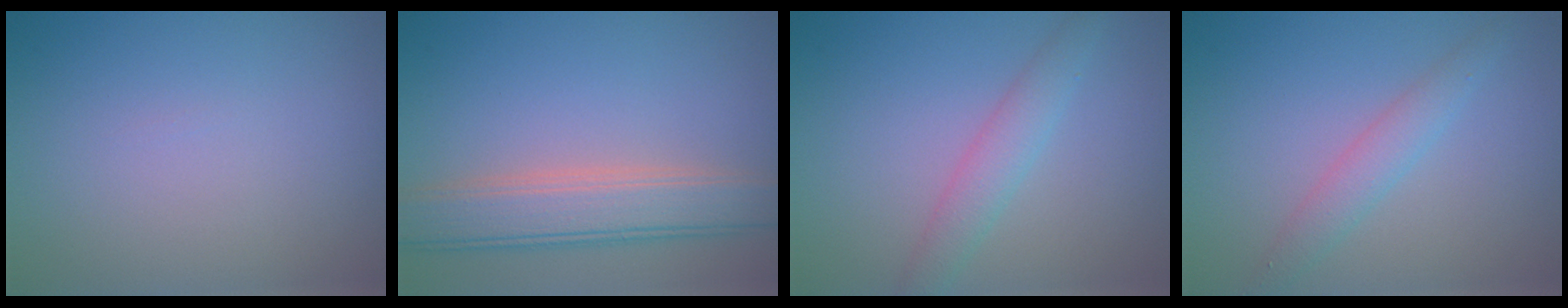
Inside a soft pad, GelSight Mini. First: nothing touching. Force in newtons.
{"total": 5.4, "press": 5.4, "slide": 0.7}
{"total": 2.9, "press": 2.9, "slide": 0.1}
{"total": 2.2, "press": 2.2, "slide": 0.0}